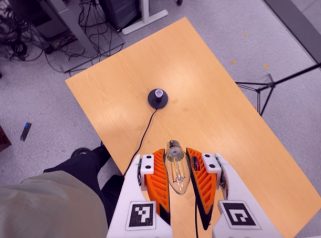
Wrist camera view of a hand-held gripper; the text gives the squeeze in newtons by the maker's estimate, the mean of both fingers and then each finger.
{"total": 22.8, "left": 25.0, "right": 20.6}